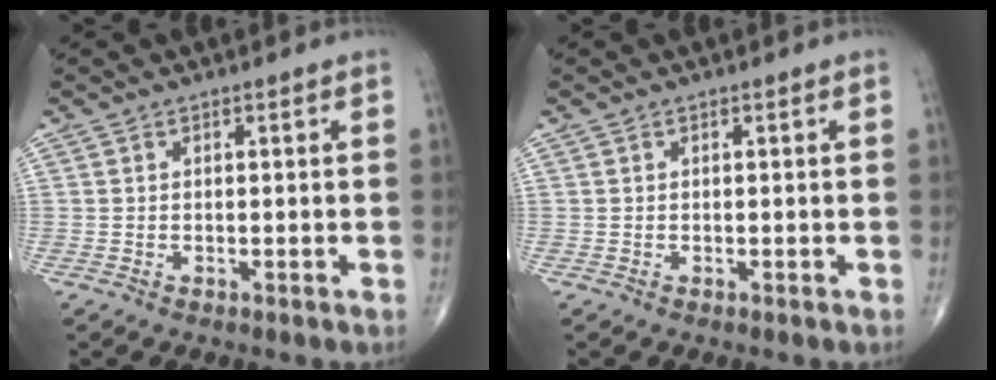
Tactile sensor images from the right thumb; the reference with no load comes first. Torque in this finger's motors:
{"motor_torque": [0.00, 0.00, -0.05, 0.05, 0.02]}